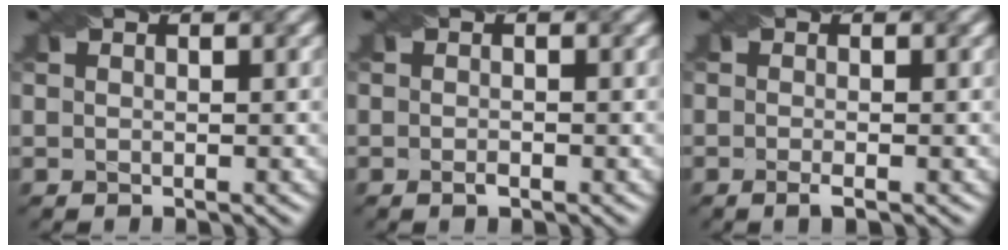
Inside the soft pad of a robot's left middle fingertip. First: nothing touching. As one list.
[{"total": 0.9, "force": [-0.6, 0.3, 0.6], "torque": [-0.009, 0.000, -0.011]}, {"total": 1.3, "force": [-0.7, 0.0, 1.1], "torque": [-0.023, -0.001, -0.015]}]